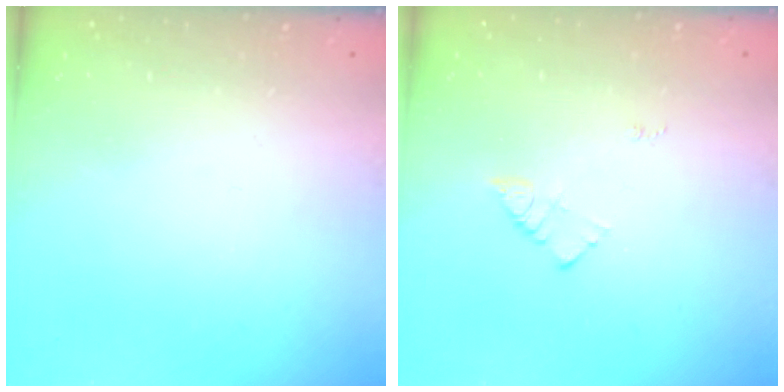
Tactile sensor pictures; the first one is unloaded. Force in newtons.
{"total": 3.7, "press": 3.7, "slide": 0.3}